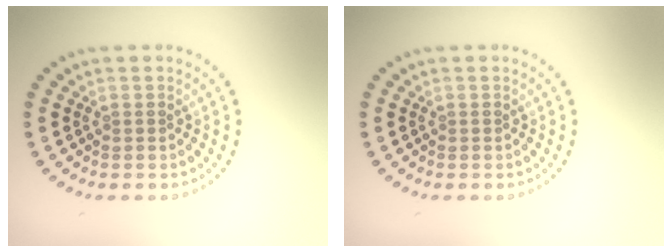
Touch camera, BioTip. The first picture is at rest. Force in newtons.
{"total": 0.0}